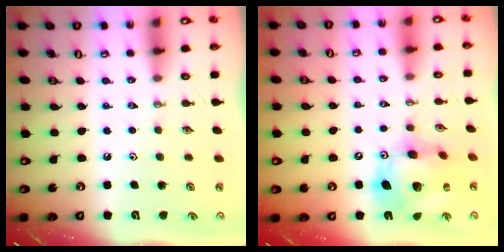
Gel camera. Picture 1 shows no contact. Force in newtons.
{"total": 16.4, "press": 16.3, "slide": 1.6}